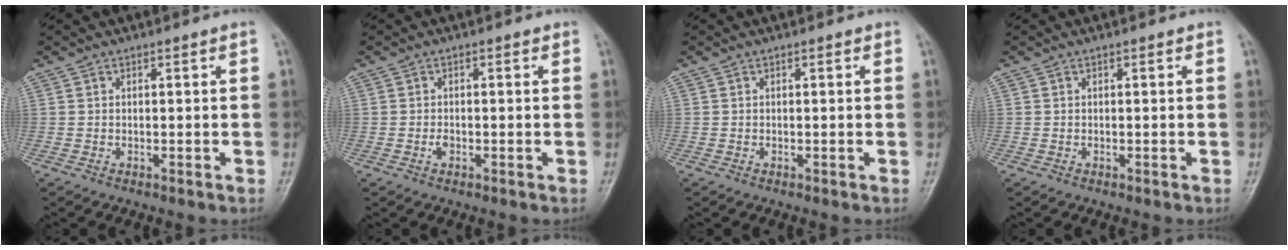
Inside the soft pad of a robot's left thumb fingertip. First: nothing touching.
{"total": 1.3, "force": [-0.4, 0.9, 0.9], "torque": [-0.009, 0.002, -0.009]}
{"total": 0.0}
{"total": 0.0}